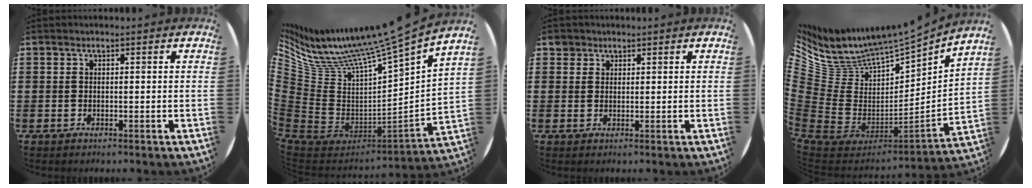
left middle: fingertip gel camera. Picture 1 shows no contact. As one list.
[{"total": 10.6, "force": [8.9, 0.7, 5.9], "torque": [-0.143, -0.085, 0.138]}, {"total": 1.7, "force": [1.3, 1.0, 0.0], "torque": [0.006, 0.001, 0.025]}, {"total": 7.0, "force": [6.2, 2.9, 1.1], "torque": [-0.080, -0.080, 0.102]}]